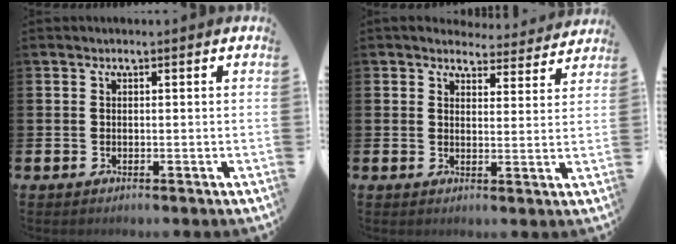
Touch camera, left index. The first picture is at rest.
{"total": 4.4, "force": [4.3, 0.9, 0.2], "torque": [-0.012, -0.039, 0.073]}